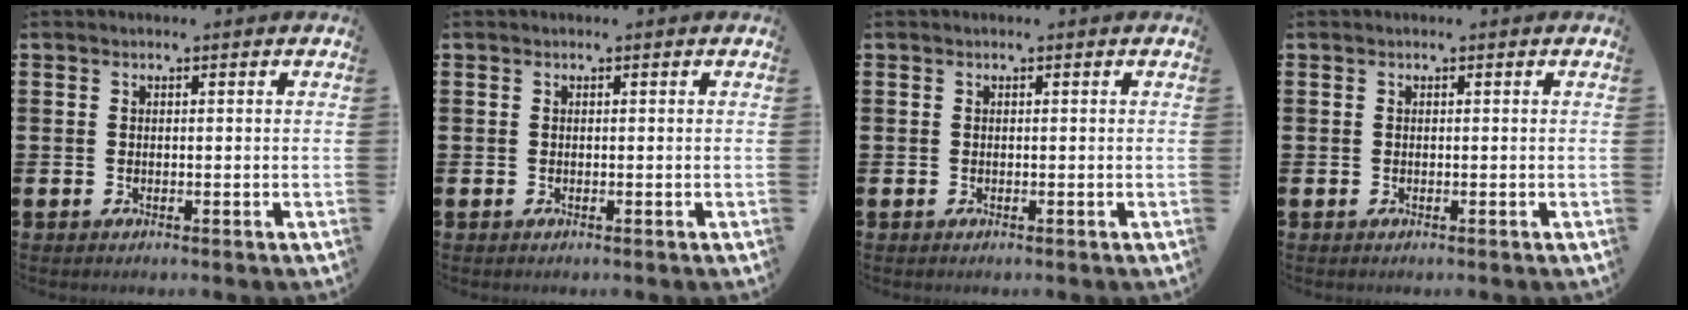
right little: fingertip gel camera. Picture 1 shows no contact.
{"total": 0.0}
{"total": 0.0}
{"total": 0.0}